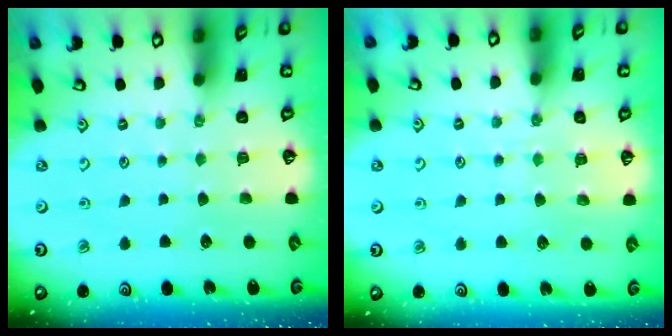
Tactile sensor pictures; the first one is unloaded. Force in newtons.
{"total": 5.9, "press": 5.8, "slide": 0.8}